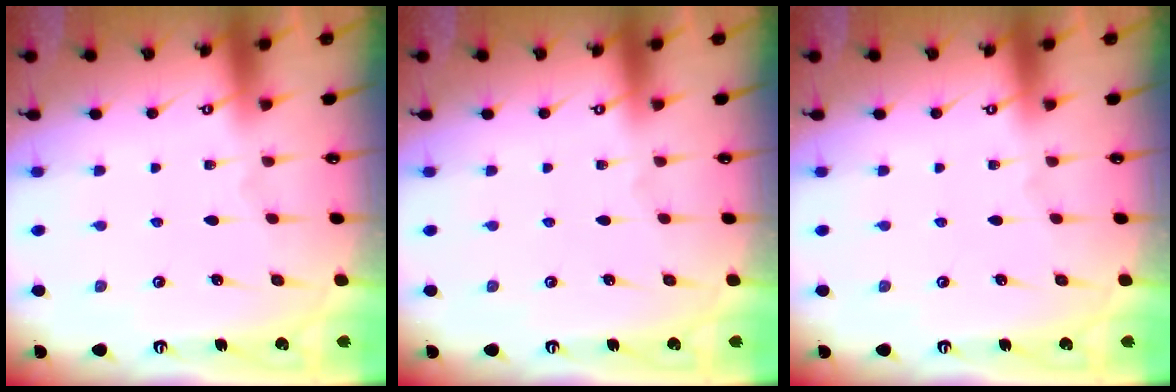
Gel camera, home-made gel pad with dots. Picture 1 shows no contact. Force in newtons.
{"total": 0.0}
{"total": 0.0}